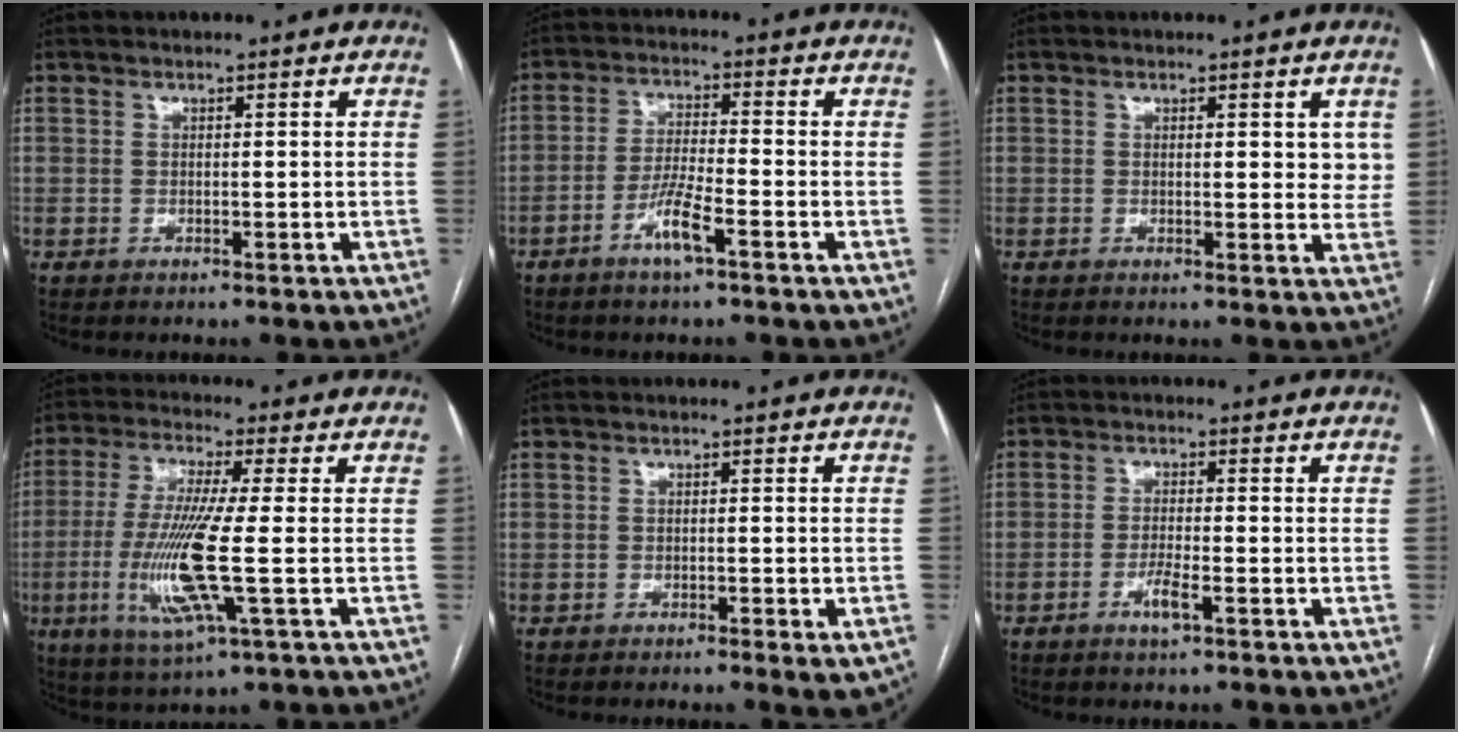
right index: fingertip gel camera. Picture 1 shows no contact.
{"total": 5.6, "force": [-3.2, 0.3, 4.7], "torque": [-0.092, -0.003, -0.064]}
{"total": 3.8, "force": [1.3, 1.6, 3.2], "torque": [-0.028, -0.008, 0.010]}
{"total": 12.6, "force": [-2.6, 0.0, 12.3], "torque": [-0.264, -0.018, -0.055]}
{"total": 2.9, "force": [-1.5, 0.6, 2.4], "torque": [-0.025, -0.003, -0.019]}
{"total": 3.1, "force": [-1.6, 0.2, 2.6], "torque": [-0.050, -0.002, -0.032]}